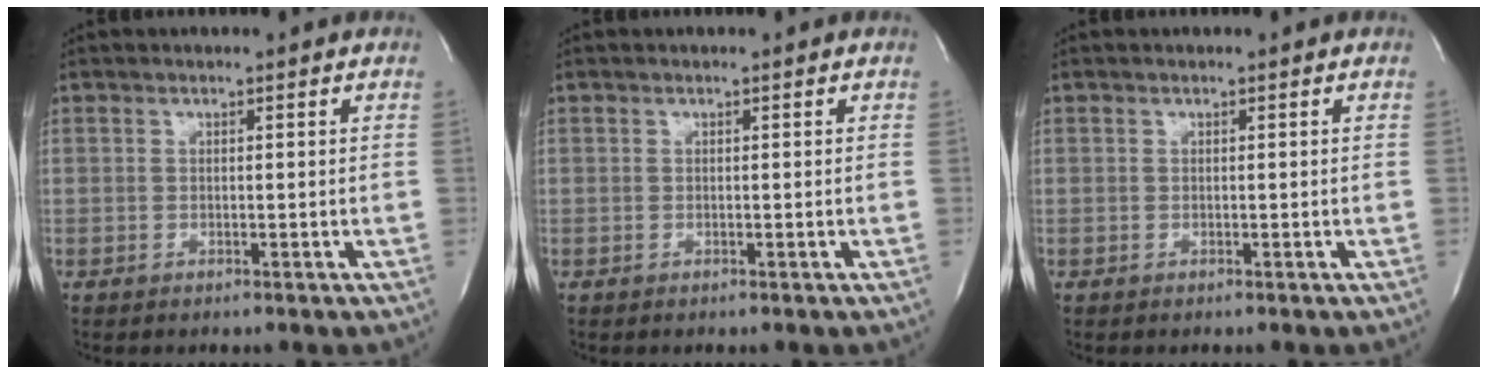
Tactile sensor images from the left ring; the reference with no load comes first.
{"total": 0.0}
{"total": 0.0}